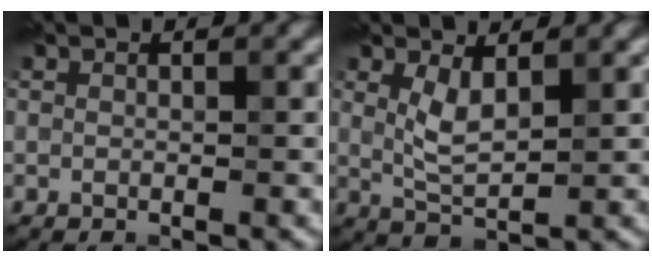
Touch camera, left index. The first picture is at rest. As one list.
[{"total": 2.7, "force": [1.2, 0.9, 2.2], "torque": [-0.052, -0.003, 0.027]}]